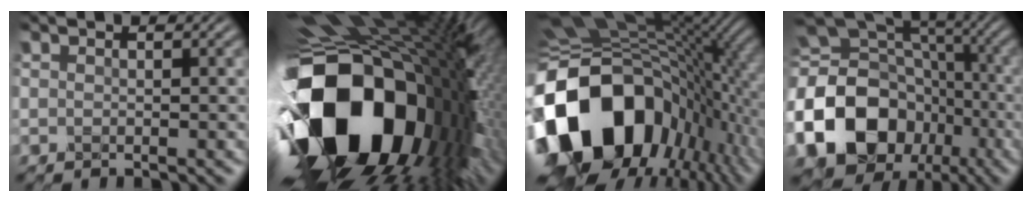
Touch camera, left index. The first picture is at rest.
{"total": 21.0, "force": [-4.7, 13.7, 15.2], "torque": [-0.322, -0.069, -0.057]}
{"total": 19.5, "force": [-4.4, 13.8, 13.1], "torque": [-0.282, -0.023, -0.075]}
{"total": 19.4, "force": [-6.3, 15.7, 9.6], "torque": [-0.208, -0.006, -0.128]}